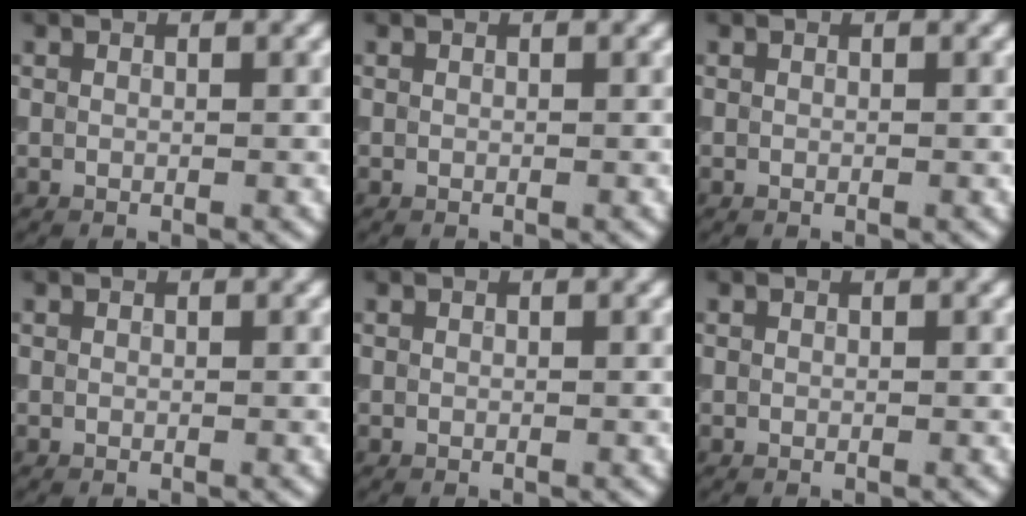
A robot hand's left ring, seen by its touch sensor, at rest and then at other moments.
{"total": 0.0}
{"total": 0.0}
{"total": 0.0}
{"total": 0.0}
{"total": 0.0}